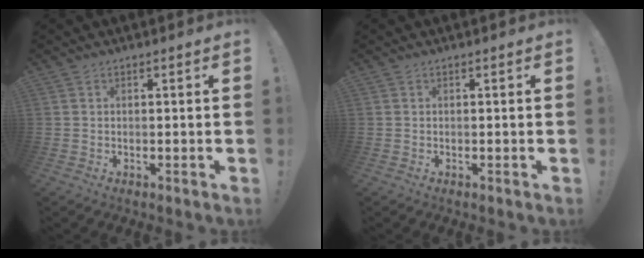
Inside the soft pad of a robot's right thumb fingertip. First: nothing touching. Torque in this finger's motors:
{"motor_torque": [-0.02, 0.00, 0.04, 0.02, 0.00]}